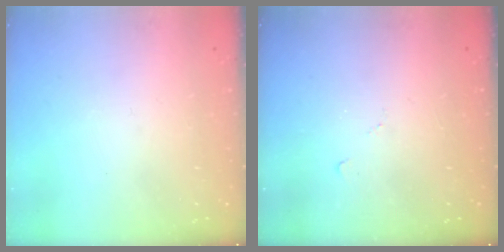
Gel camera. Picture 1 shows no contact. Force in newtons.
{"total": 5.5, "press": 5.5, "slide": 0.7}